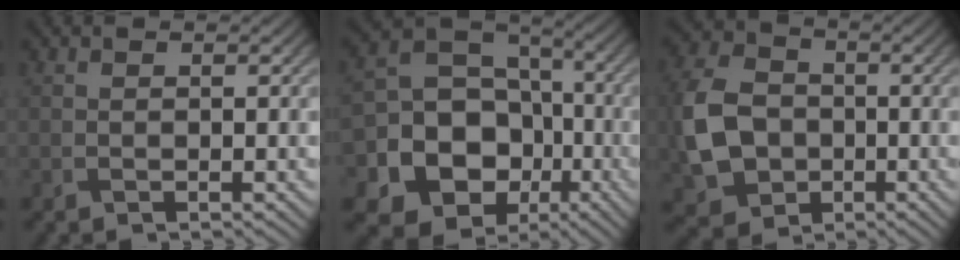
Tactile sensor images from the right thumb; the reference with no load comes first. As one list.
[{"total": 20.0, "force": [-7.1, 17.0, 7.9], "torque": [-0.202, -0.047, -0.124]}, {"total": 9.8, "force": [-1.6, 7.9, 5.5], "torque": [-0.142, -0.006, -0.037]}]